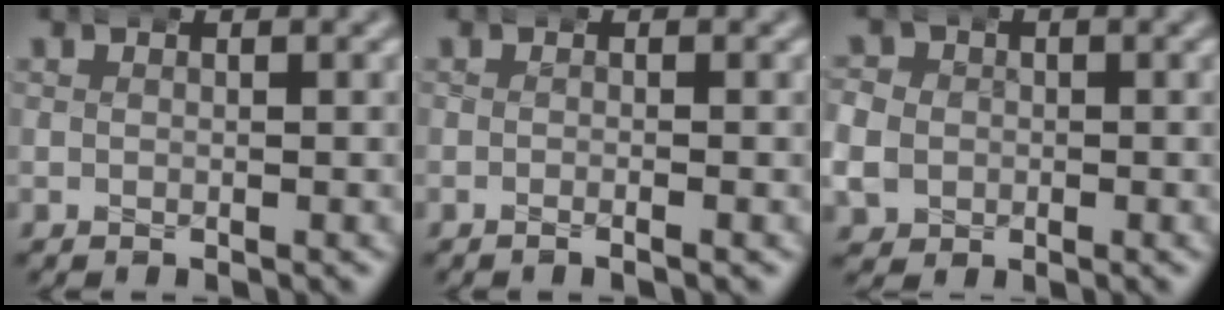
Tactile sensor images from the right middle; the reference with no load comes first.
{"total": 0.9, "force": [-0.5, -0.3, 0.6], "torque": [-0.011, 0.008, -0.015]}
{"total": 3.3, "force": [-0.3, 3.2, 0.8], "torque": [-0.024, -0.001, -0.006]}